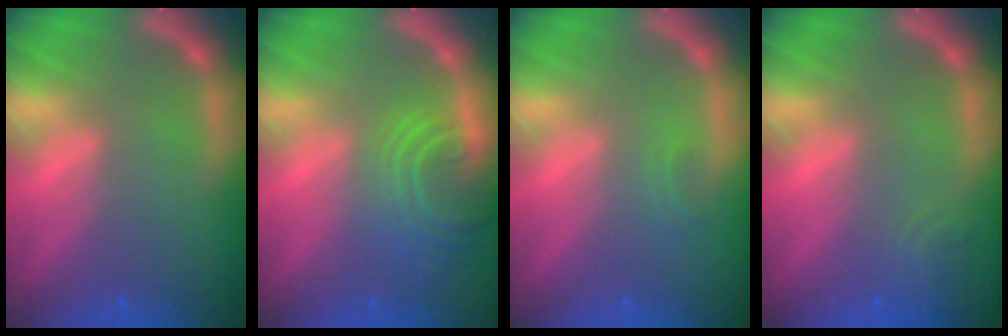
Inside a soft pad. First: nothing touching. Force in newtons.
{"total": 6.6}
{"total": 0.9}
{"total": 2.4}